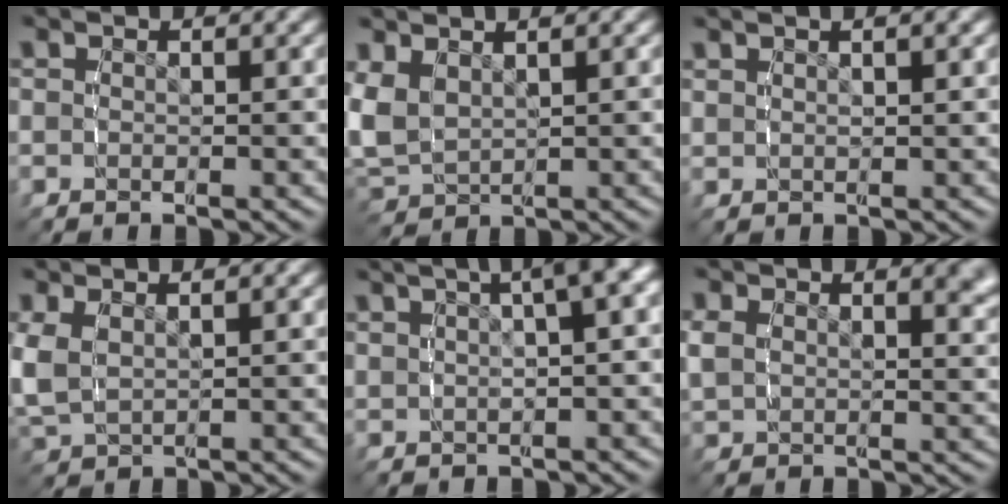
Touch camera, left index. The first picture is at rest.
{"total": 5.1, "force": [0.8, 4.4, 2.5], "torque": [-0.096, -0.021, 0.031]}
{"total": 1.6, "force": [1.2, -0.1, 1.0], "torque": [-0.009, 0.006, 0.028]}
{"total": 4.4, "force": [0.6, 3.6, 2.4], "torque": [-0.084, -0.013, 0.024]}
{"total": 11.0, "force": [5.4, 5.3, 8.0], "torque": [-0.102, 0.040, 0.072]}
{"total": 3.4, "force": [2.1, 1.6, 2.2], "torque": [-0.037, -0.007, 0.045]}